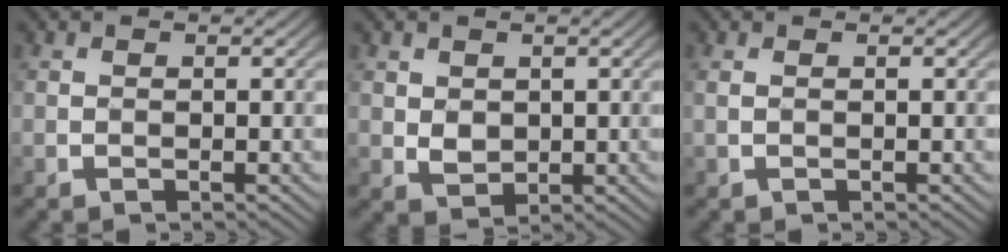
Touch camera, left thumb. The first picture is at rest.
{"total": 2.8, "force": [0.5, 2.2, 1.6], "torque": [-0.056, -0.002, 0.006]}
{"total": 0.8, "force": [0.2, 0.4, 0.6], "torque": [-0.019, 0.000, 0.006]}